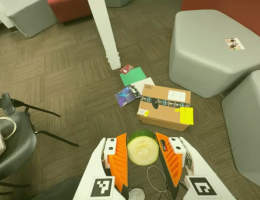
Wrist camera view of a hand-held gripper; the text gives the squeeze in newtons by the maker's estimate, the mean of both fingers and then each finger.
{"total": 10.5, "left": 10.9, "right": 10.2}